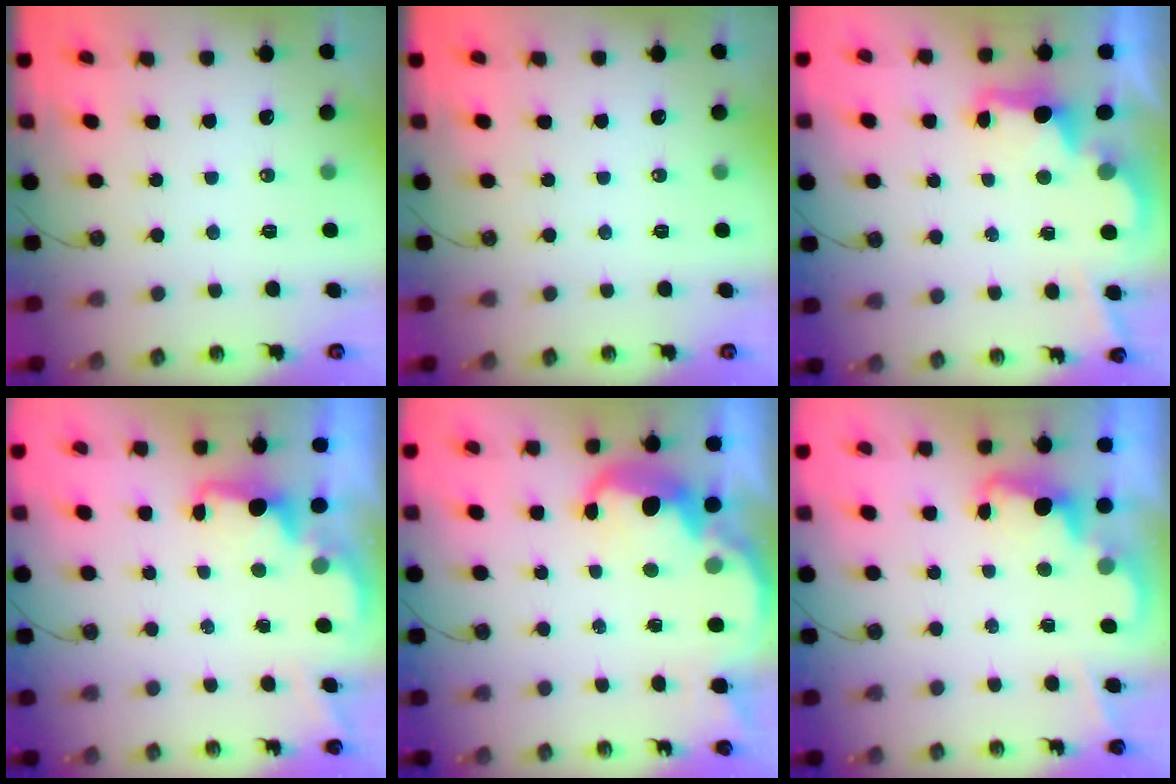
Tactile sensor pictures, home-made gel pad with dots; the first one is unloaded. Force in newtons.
{"total": 0.0}
{"total": 2.6, "press": 2.5, "slide": 0.8}
{"total": 1.7, "press": 1.5, "slide": 0.7}
{"total": 4.8, "press": 4.7, "slide": 0.7}
{"total": 2.3, "press": 2.3, "slide": 0.5}